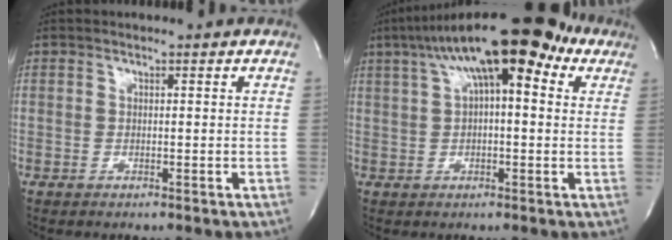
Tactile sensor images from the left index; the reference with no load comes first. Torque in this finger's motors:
{"motor_torque": [0.36, -0.22, 1.05, 0.21]}